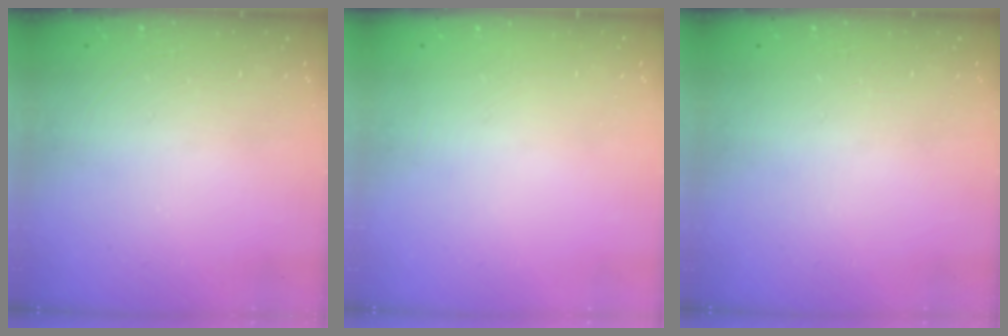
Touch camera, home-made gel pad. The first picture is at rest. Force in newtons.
{"total": 0.0}
{"total": 0.0}